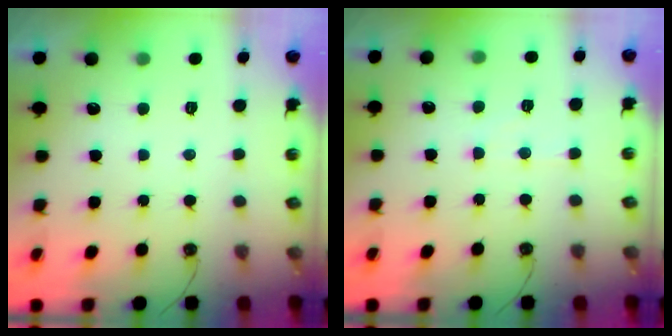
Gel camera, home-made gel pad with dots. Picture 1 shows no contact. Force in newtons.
{"total": 4.3, "press": 4.2, "slide": 0.6}